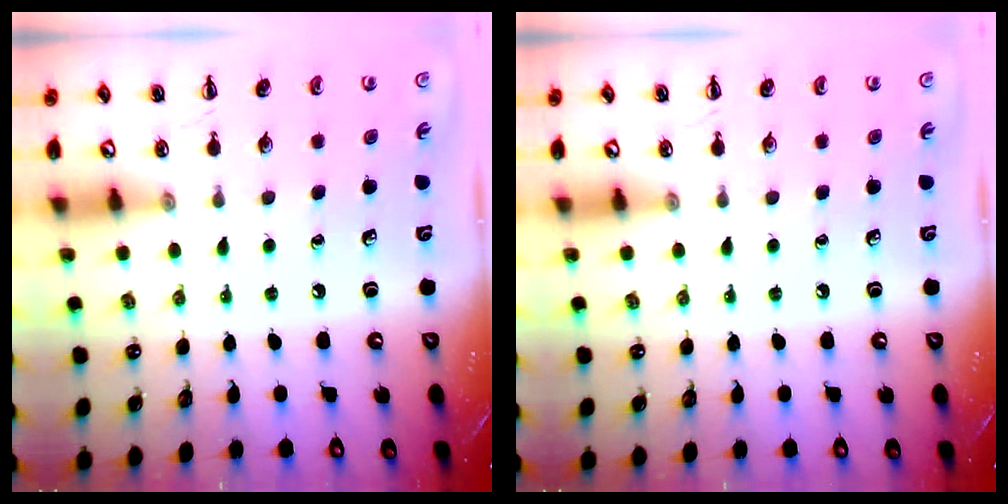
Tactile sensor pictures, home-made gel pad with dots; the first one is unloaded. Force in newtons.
{"total": 0.0}